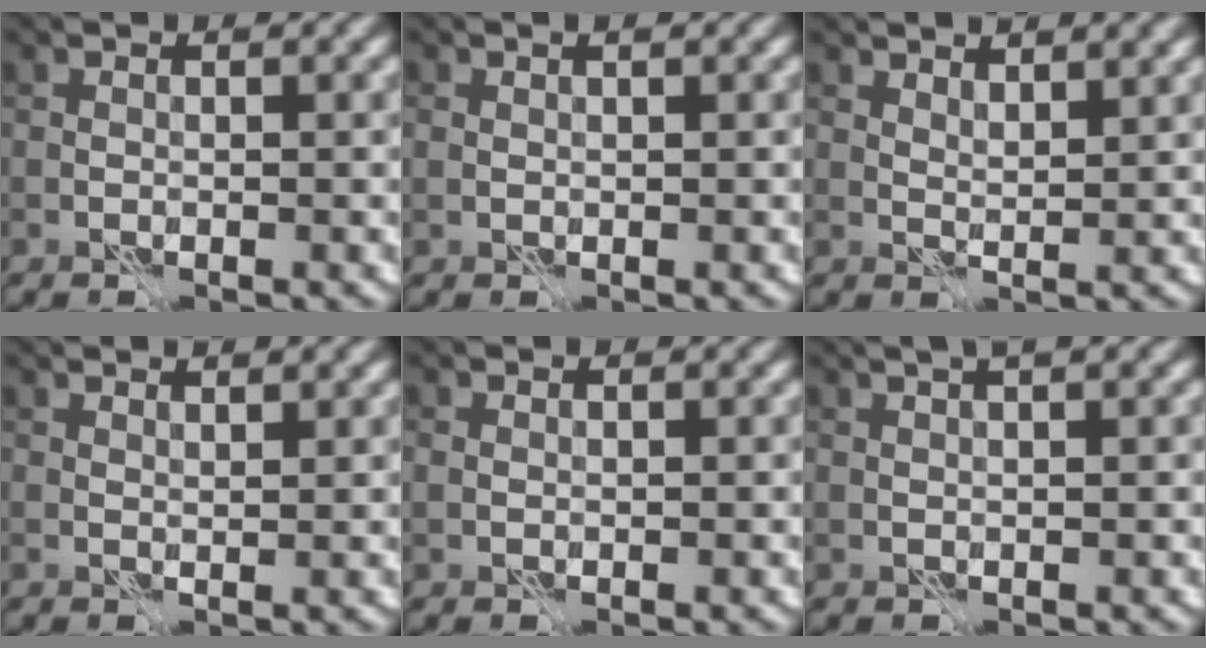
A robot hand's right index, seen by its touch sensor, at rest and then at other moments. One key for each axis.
{"total": 0.6, "fx": 0.4, "fy": 0.3, "fz": 0.5, "tx": -0.012, "ty": 0.001, "tz": 0.008}
{"total": 3.2, "fx": 2.7, "fy": 0.7, "fz": 1.7, "tx": -0.023, "ty": 0.001, "tz": 0.037}
{"total": 1.3, "fx": 1.2, "fy": 0.0, "fz": 0.5, "tx": -0.016, "ty": -0.004, "tz": 0.018}
{"total": 0.6, "fx": 0.2, "fy": 0.5, "fz": 0.3, "tx": -0.008, "ty": 0.000, "tz": 0.005}
{"total": 2.7, "fx": 1.6, "fy": 0.4, "fz": 2.1, "tx": -0.032, "ty": 0.003, "tz": 0.020}